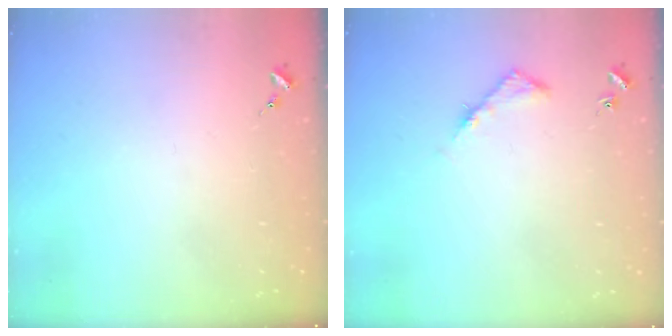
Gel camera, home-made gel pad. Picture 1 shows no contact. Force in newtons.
{"total": 4.3, "press": 4.3, "slide": 0.4}